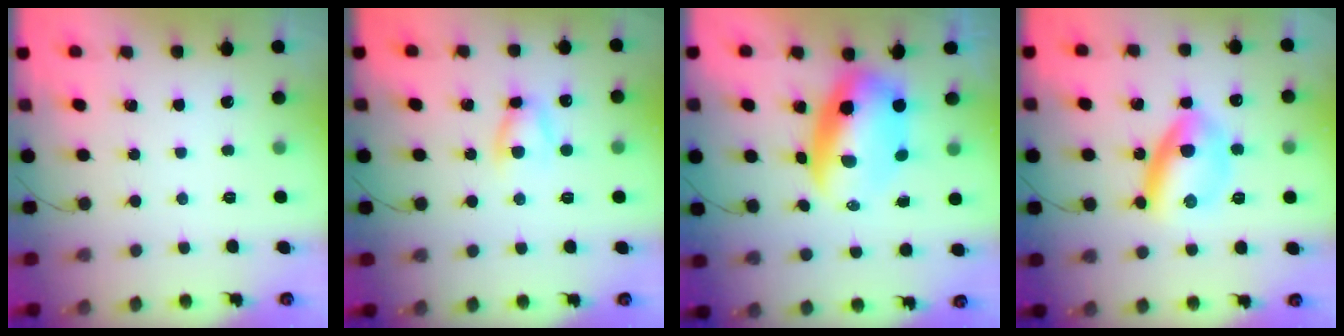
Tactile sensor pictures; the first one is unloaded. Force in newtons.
{"total": 5.3, "press": 5.3, "slide": 0.8}
{"total": 10.0, "press": 9.7, "slide": 2.5}
{"total": 9.7, "press": 9.7, "slide": 0.5}